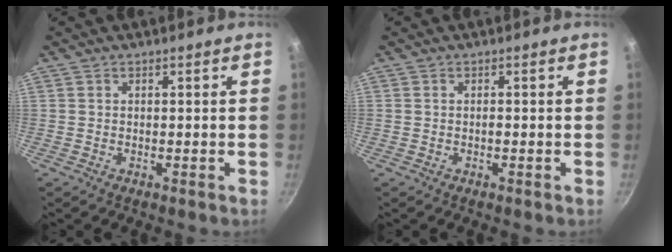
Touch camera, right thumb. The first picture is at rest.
{"total": 1.6, "force": [-1.4, -0.7, 0.3], "torque": [-0.039, 0.016, -0.029]}